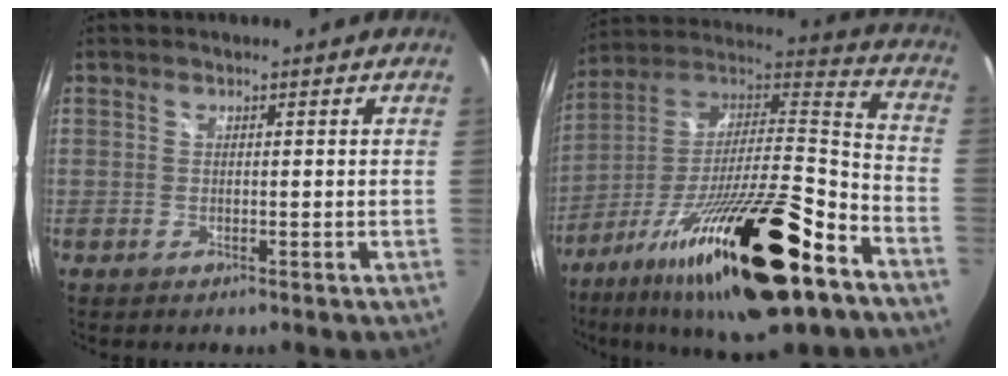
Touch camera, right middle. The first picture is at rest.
{"total": 30.9, "force": [-17.9, 7.6, 24.0], "torque": [-0.407, -0.033, -0.299]}